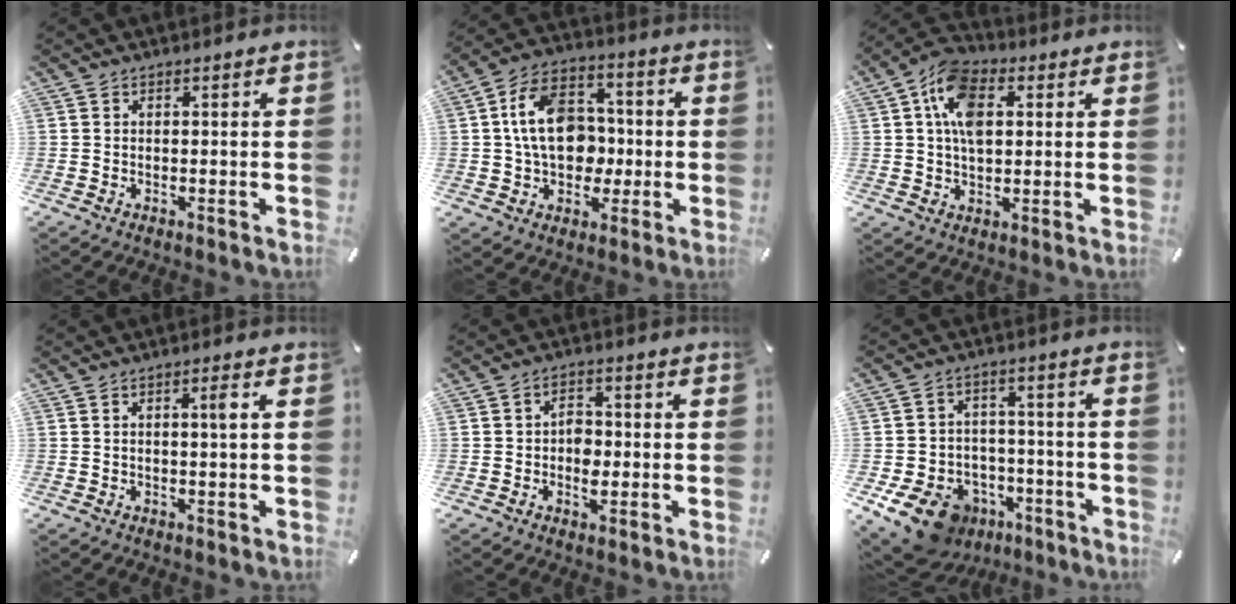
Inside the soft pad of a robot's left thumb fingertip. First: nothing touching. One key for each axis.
{"total": 14.8, "fx": -0.1, "fy": 11.2, "fz": 9.7, "tx": -0.174, "ty": 0.018, "tz": 0.000}
{"total": 11.9, "fx": 3.0, "fy": 7.7, "fz": 8.5, "tx": -0.162, "ty": 0.003, "tz": 0.051}
{"total": 2.3, "fx": 0.5, "fy": 0.2, "fz": 2.2, "tx": -0.043, "ty": 0.001, "tz": 0.006}
{"total": 4.8, "fx": -1.0, "fy": 3.3, "fz": 3.4, "tx": -0.045, "ty": 0.002, "tz": -0.019}
{"total": 13.6, "fx": -7.8, "fy": 9.4, "fz": 6.0, "tx": -0.107, "ty": 0.058, "tz": -0.128}